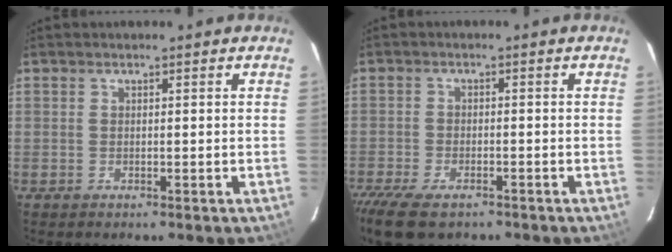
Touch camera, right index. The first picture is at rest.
{"total": 9.7, "force": [-7.3, 3.9, 5.1], "torque": [-0.133, -0.034, -0.132]}